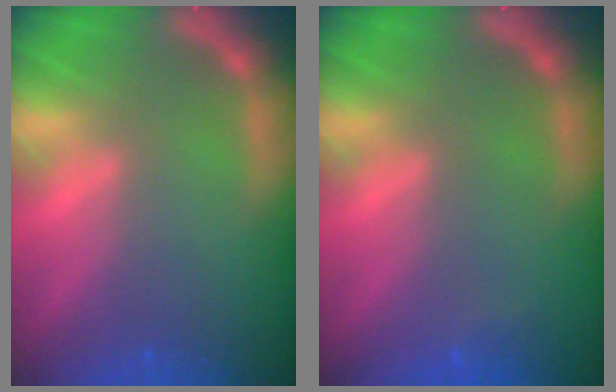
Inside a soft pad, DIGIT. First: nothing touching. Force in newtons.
{"total": 0.9}